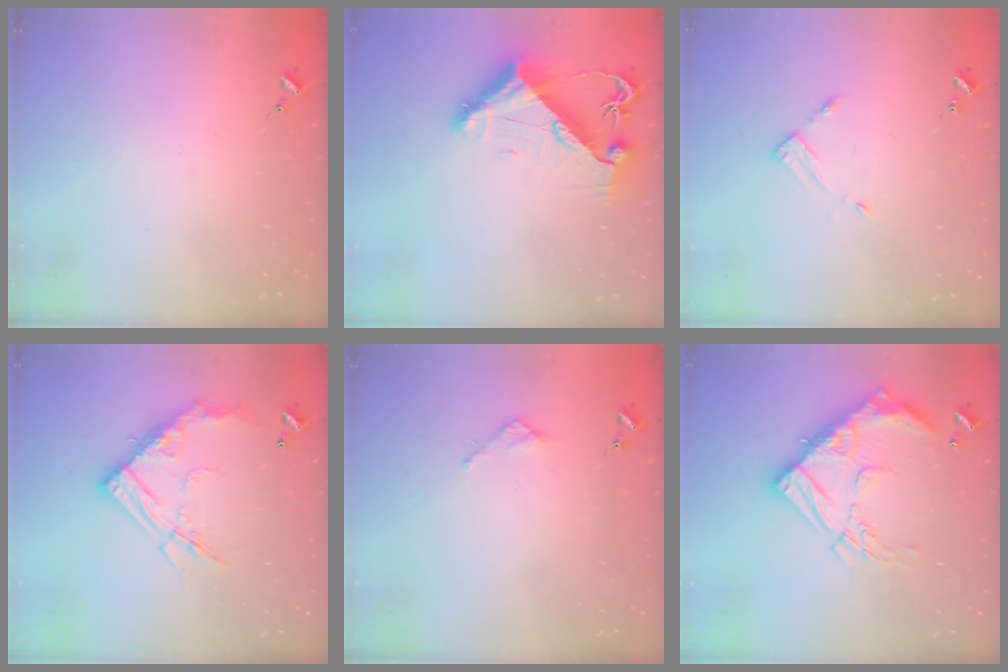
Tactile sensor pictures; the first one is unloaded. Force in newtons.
{"total": 10.3, "press": 10.2, "slide": 1.5}
{"total": 3.5, "press": 3.5, "slide": 0.4}
{"total": 17.2, "press": 17.1, "slide": 1.4}
{"total": 2.7, "press": 2.7, "slide": 0.2}
{"total": 21.3, "press": 21.2, "slide": 2.1}